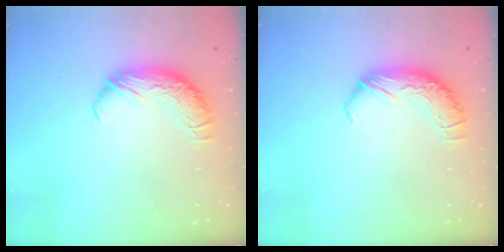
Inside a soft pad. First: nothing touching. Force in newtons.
{"total": 0.0}